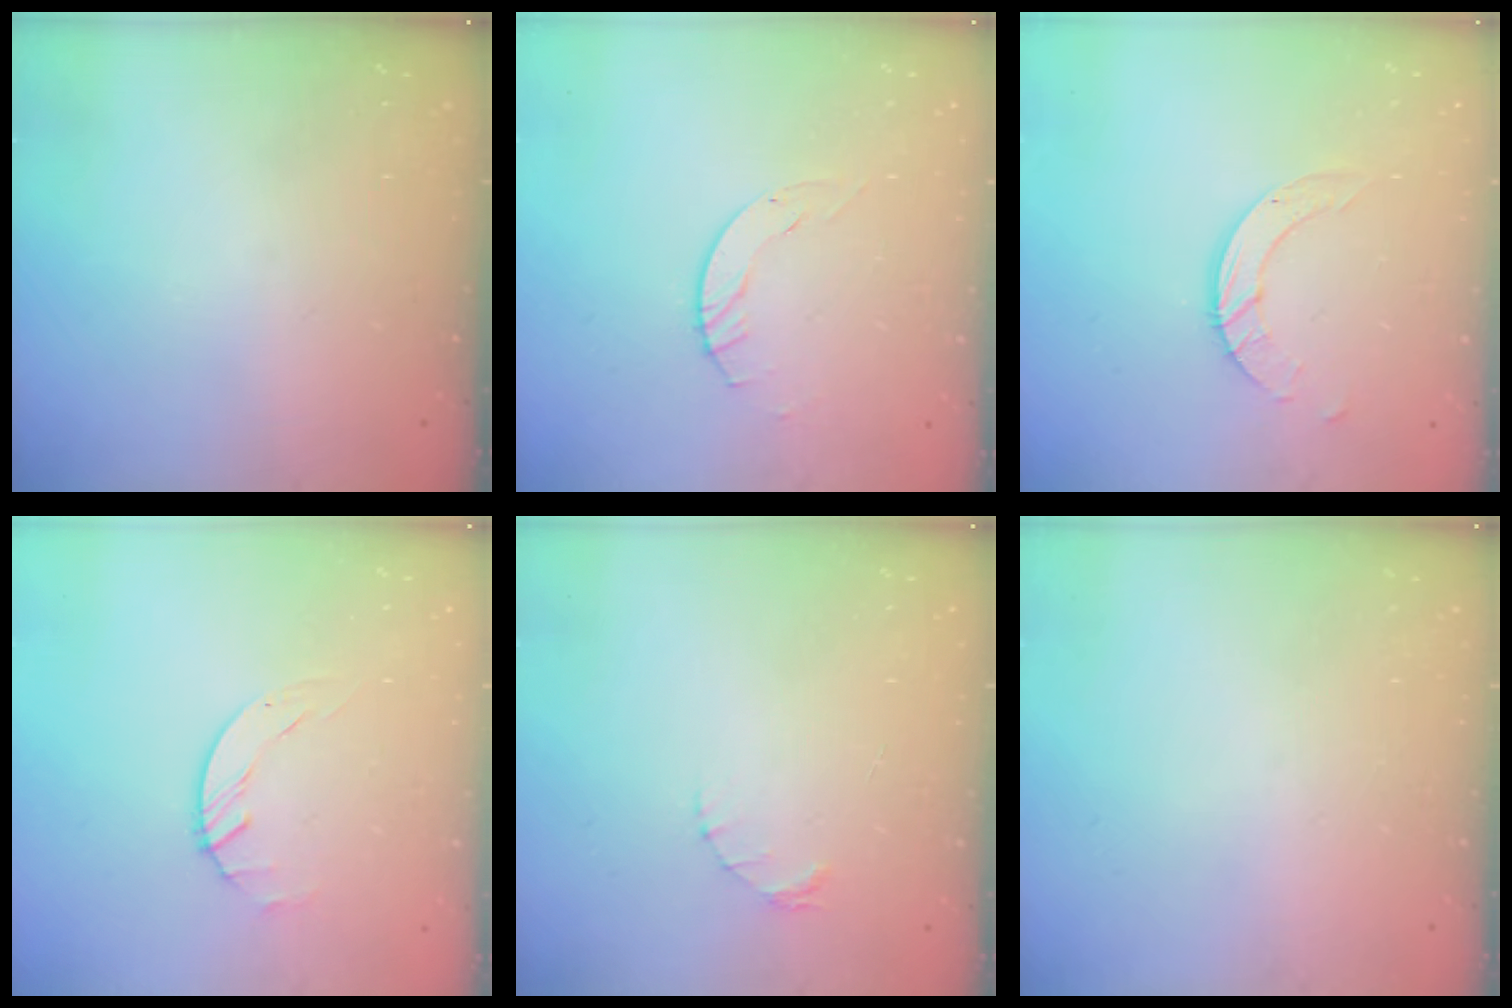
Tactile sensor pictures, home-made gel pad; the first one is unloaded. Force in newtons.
{"total": 2.9, "press": 2.9, "slide": 0.4}
{"total": 6.5, "press": 6.5, "slide": 0.5}
{"total": 0.6, "press": 0.6, "slide": 0.1}
{"total": 1.6, "press": 1.5, "slide": 0.3}
{"total": 0.0}